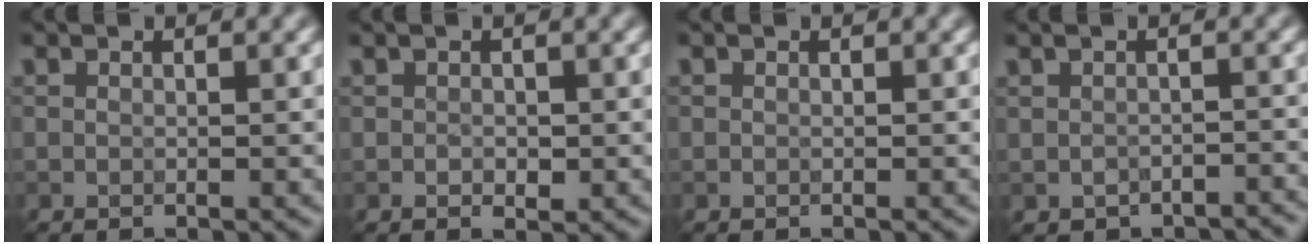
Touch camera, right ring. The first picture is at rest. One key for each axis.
{"total": 0.9, "fx": -0.3, "fy": 0.7, "fz": 0.5, "tx": -0.009, "ty": 0.000, "tz": 0.000}
{"total": 0.0}
{"total": 2.2, "fx": -2.0, "fy": 0.9, "fz": 0.4, "tx": -0.003, "ty": -0.005, "tz": -0.020}